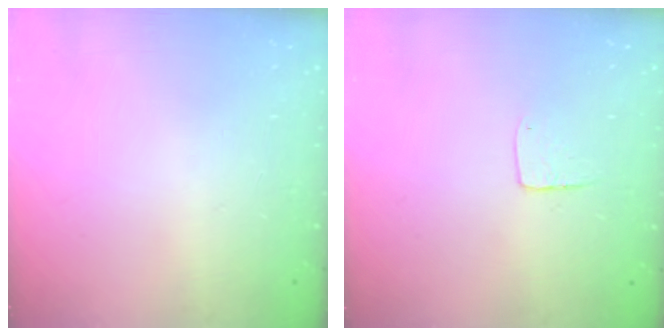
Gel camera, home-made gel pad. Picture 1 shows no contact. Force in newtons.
{"total": 5.3, "press": 5.3, "slide": 0.4}